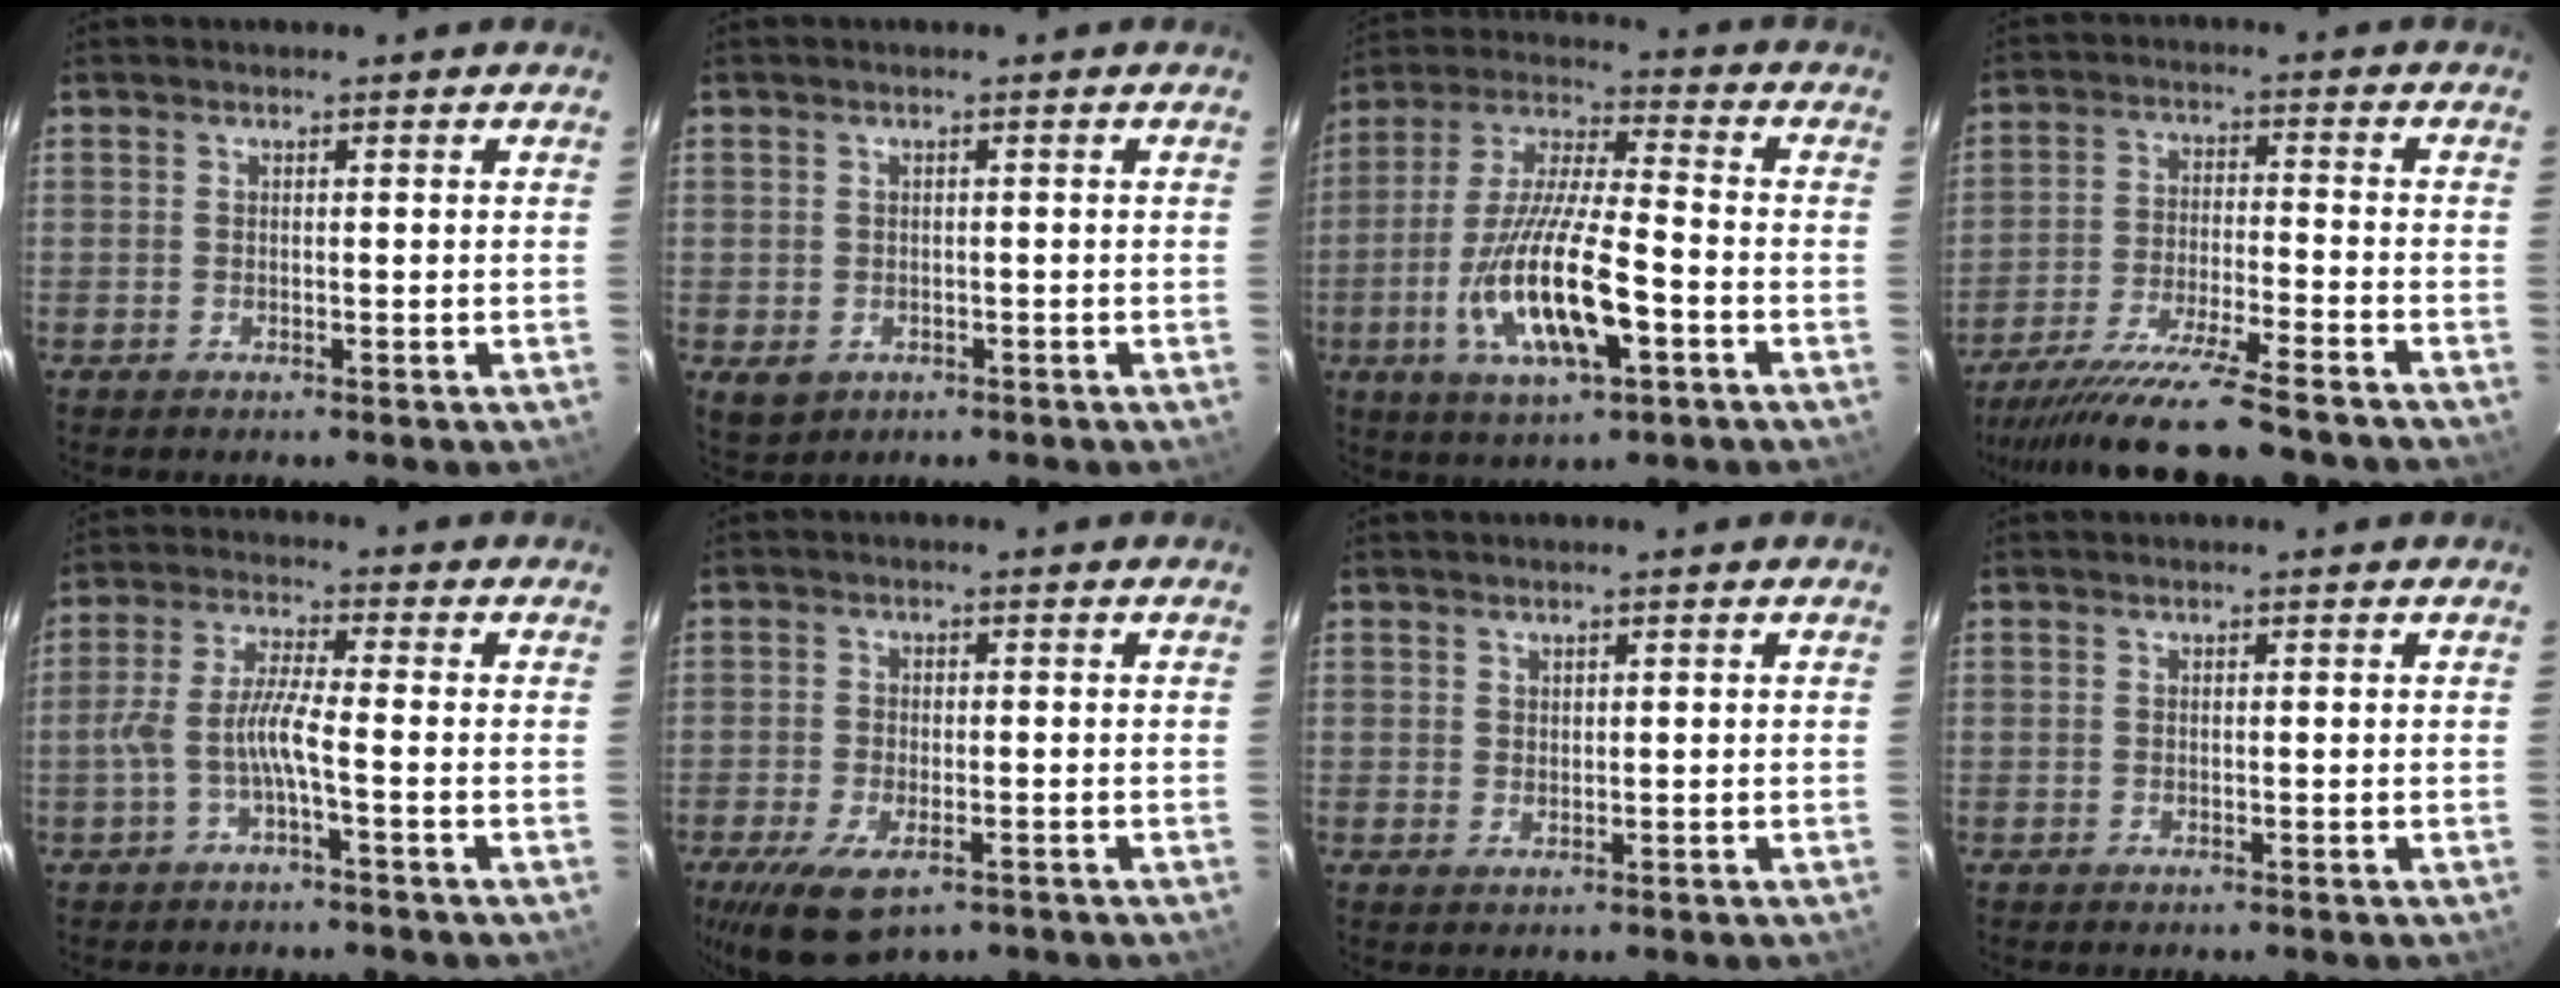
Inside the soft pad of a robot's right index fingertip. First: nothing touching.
{"total": 3.4, "force": [-0.8, 3.1, 1.3], "torque": [-0.027, -0.003, -0.003]}
{"total": 16.6, "force": [-5.7, 4.4, 15.0], "torque": [-0.309, -0.016, -0.104]}
{"total": 18.1, "force": [-16.2, 0.7, 8.0], "torque": [-0.165, -0.038, -0.259]}
{"total": 5.6, "force": [-2.4, 0.0, 5.1], "torque": [-0.117, 0.007, -0.042]}
{"total": 9.8, "force": [-5.6, 4.6, 6.6], "torque": [-0.147, -0.028, -0.093]}
{"total": 0.9, "force": [0.7, 0.5, 0.2], "torque": [-0.001, 0.003, 0.013]}
{"total": 0.0}